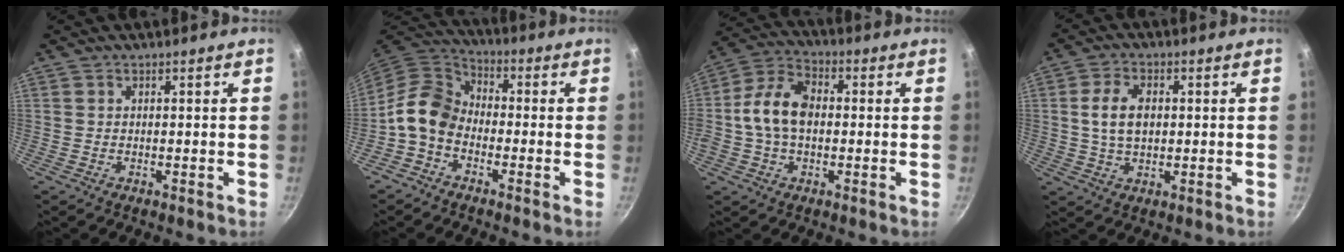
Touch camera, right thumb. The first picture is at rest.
{"total": 9.5, "force": [-3.0, 7.0, 5.7], "torque": [-0.094, 0.046, -0.082]}
{"total": 11.7, "force": [-0.1, 7.8, 8.7], "torque": [-0.149, 0.029, -0.017]}
{"total": 7.2, "force": [0.8, 4.5, 5.6], "torque": [-0.093, 0.008, 0.015]}